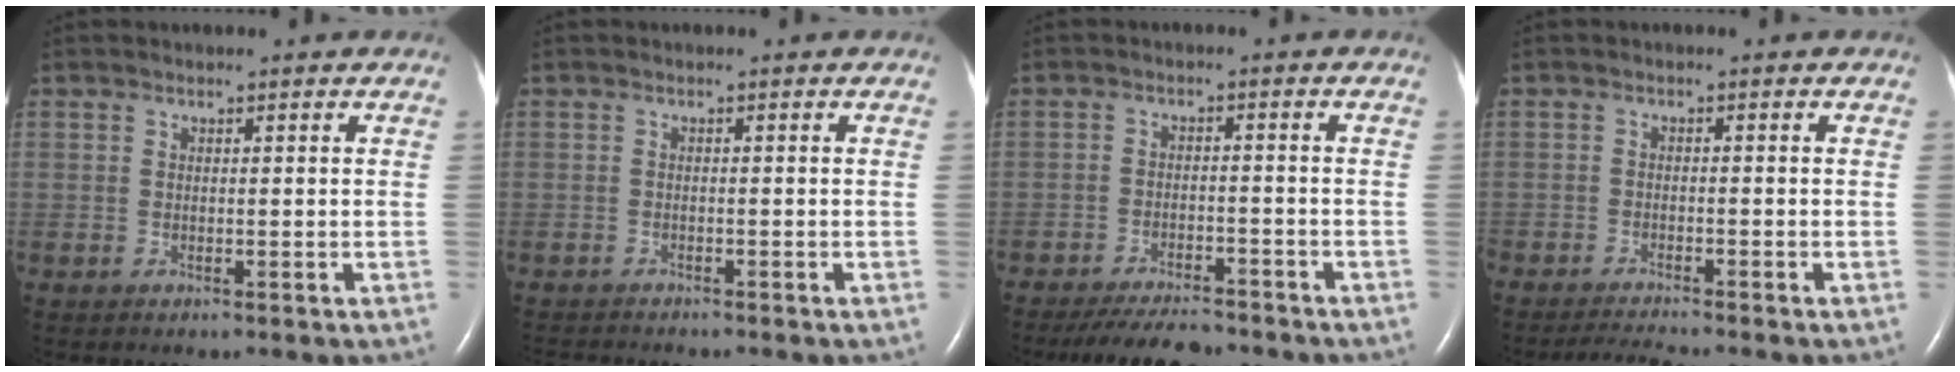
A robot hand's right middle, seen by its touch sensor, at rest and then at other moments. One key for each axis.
{"total": 3.5, "fx": -3.3, "fy": 0.3, "fz": 1.1, "tx": -0.013, "ty": -0.011, "tz": -0.050}
{"total": 8.7, "fx": -7.9, "fy": 1.9, "fz": 3.1, "tx": -0.047, "ty": -0.011, "tz": -0.121}
{"total": 3.5, "fx": -3.2, "fy": -0.7, "fz": 1.0, "tx": -0.025, "ty": -0.017, "tz": -0.057}